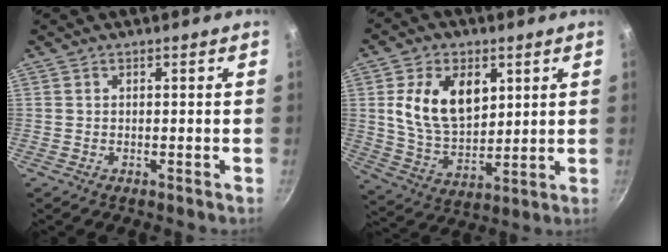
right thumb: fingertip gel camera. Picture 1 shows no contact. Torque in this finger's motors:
{"motor_torque": [0.67, 0.75, 0.35, -0.15, 0.17]}